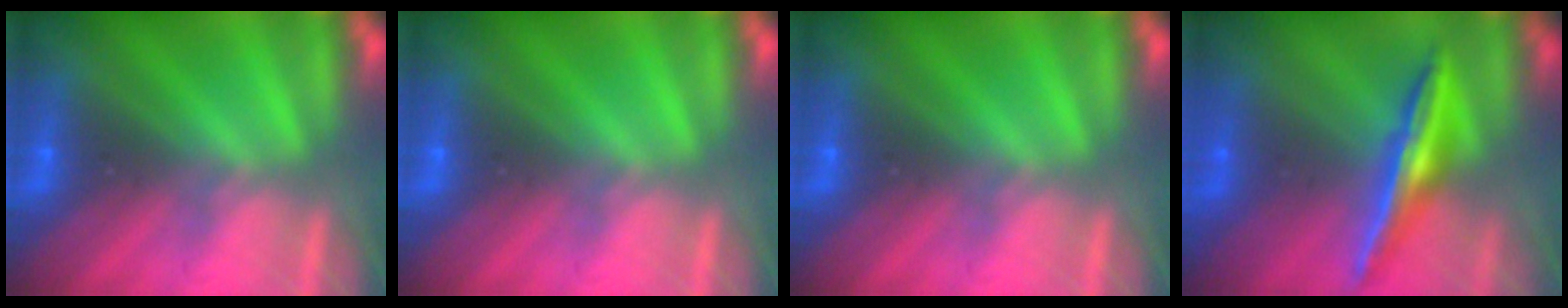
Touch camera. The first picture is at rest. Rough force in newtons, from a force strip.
{"total": 0.0}
{"total": 0.0}
{"total": 1.5}